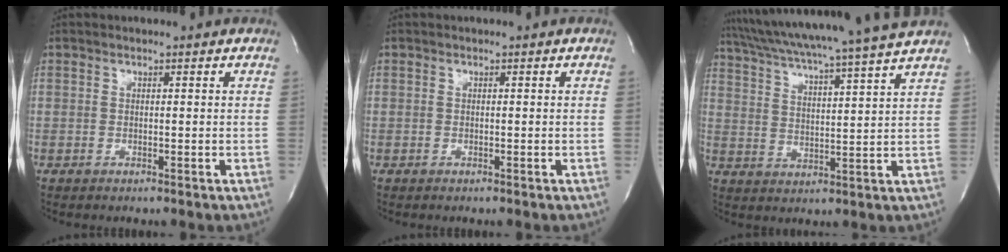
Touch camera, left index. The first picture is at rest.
{"total": 0.0}
{"total": 18.9, "force": [16.8, -2.3, 8.4], "torque": [-0.151, -0.018, 0.244]}